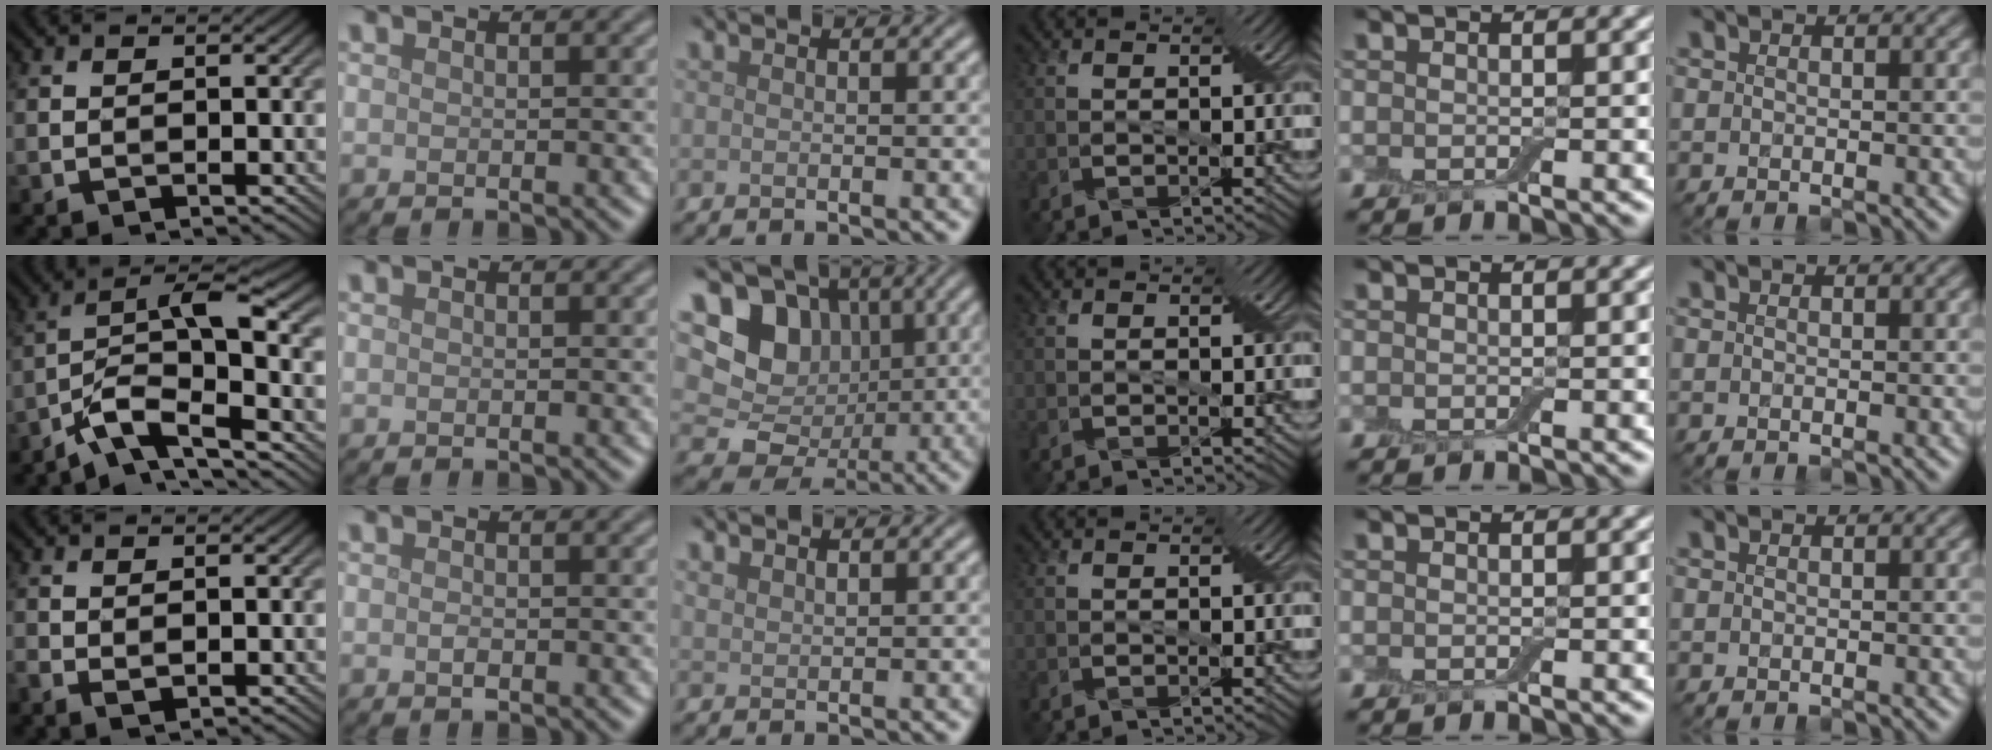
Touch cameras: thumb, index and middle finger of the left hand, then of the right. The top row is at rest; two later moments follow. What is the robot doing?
{"motion": "cut", "object": "aluminum foil"}